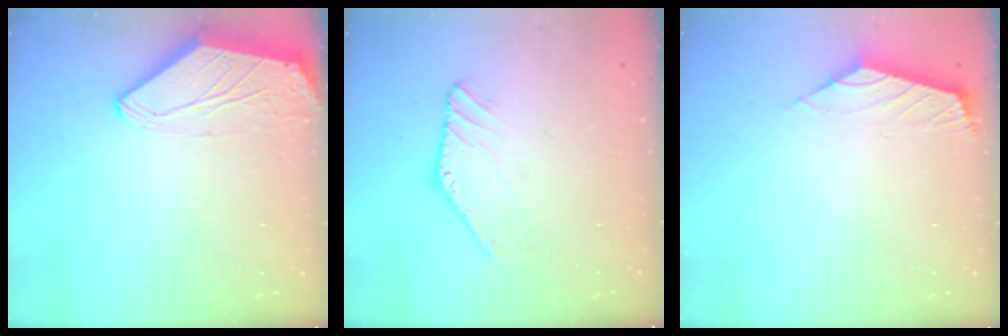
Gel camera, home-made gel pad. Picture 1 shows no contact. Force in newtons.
{"total": 1.2, "press": 1.2, "slide": 0.1}
{"total": 2.6, "press": 2.5, "slide": 0.6}